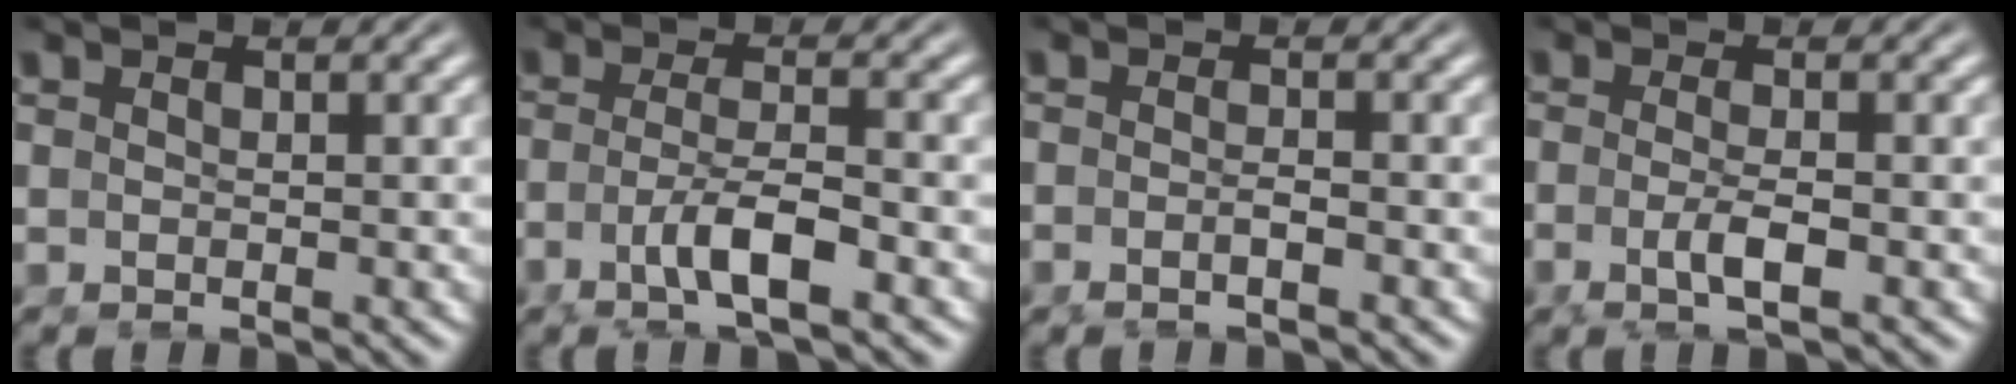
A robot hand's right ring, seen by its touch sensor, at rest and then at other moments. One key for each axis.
{"total": 3.9, "fx": -1.9, "fy": 0.7, "fz": 3.3, "tx": -0.070, "ty": -0.023, "tz": -0.022}
{"total": 1.6, "fx": -1.2, "fy": 0.3, "fz": 1.0, "tx": -0.024, "ty": -0.003, "tz": -0.024}
{"total": 2.5, "fx": -1.3, "fy": 0.1, "fz": 2.2, "tx": -0.046, "ty": -0.017, "tz": -0.017}